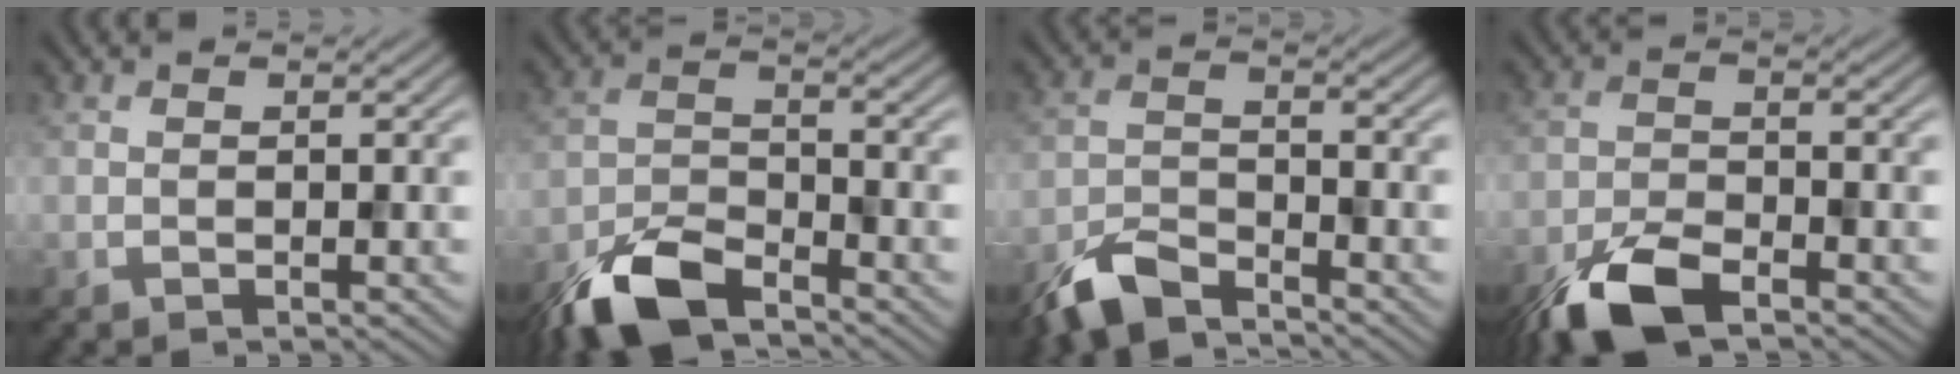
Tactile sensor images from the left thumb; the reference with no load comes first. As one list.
[{"total": 8.6, "force": [-6.4, 3.0, 4.7], "torque": [-0.091, -0.010, -0.139]}, {"total": 5.8, "force": [-4.9, 1.5, 2.6], "torque": [-0.053, -0.007, -0.110]}, {"total": 7.2, "force": [-4.9, 2.6, 4.5], "torque": [-0.092, -0.005, -0.103]}]